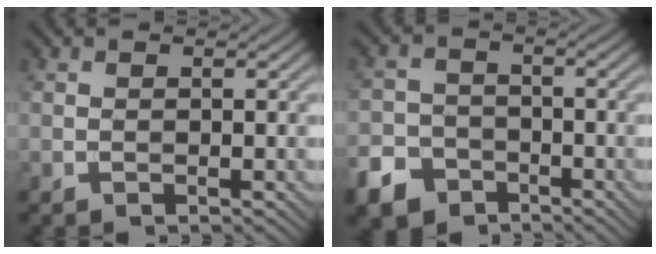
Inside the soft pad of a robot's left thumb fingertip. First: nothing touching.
{"total": 6.3, "force": [-4.2, 4.2, 2.1], "torque": [-0.048, -0.008, -0.088]}